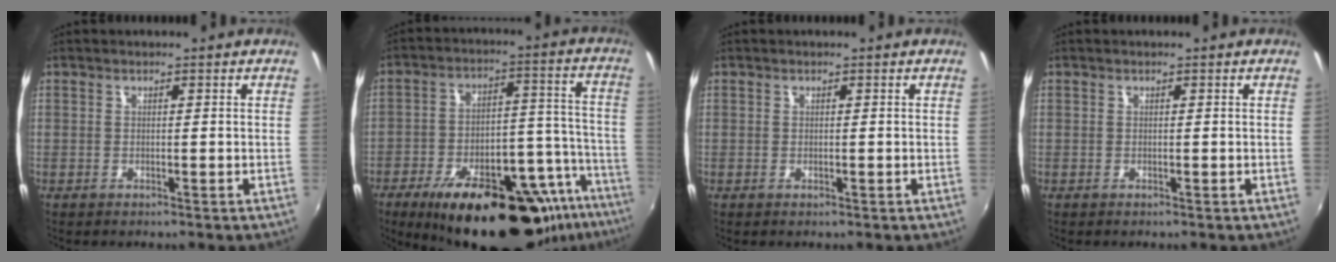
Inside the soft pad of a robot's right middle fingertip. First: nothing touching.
{"total": 31.0, "force": [-22.0, 10.4, 19.1], "torque": [-0.271, -0.001, -0.299]}
{"total": 0.0}
{"total": 0.0}